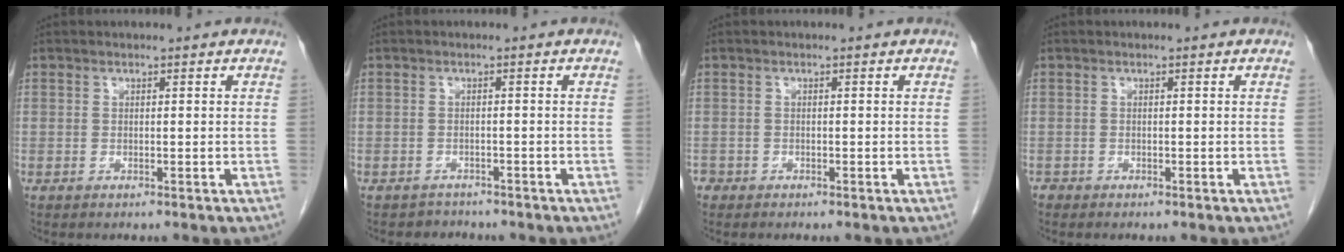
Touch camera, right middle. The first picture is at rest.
{"total": 2.1, "force": [-1.8, 0.7, -0.7], "torque": [0.001, -0.003, -0.030]}
{"total": 1.3, "force": [-0.9, 1.0, 0.2], "torque": [-0.010, 0.001, -0.016]}
{"total": 0.5, "force": [-0.4, 0.3, 0.0], "torque": [-0.003, 0.001, -0.008]}